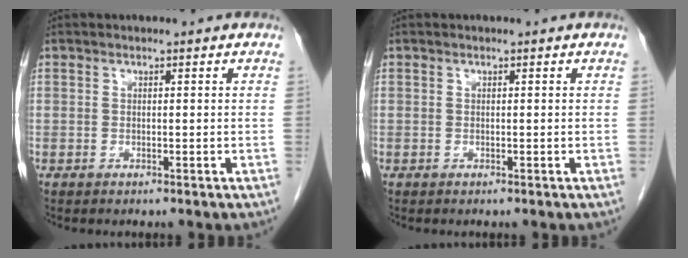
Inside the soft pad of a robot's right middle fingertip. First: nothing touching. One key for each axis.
{"total": 0.0}